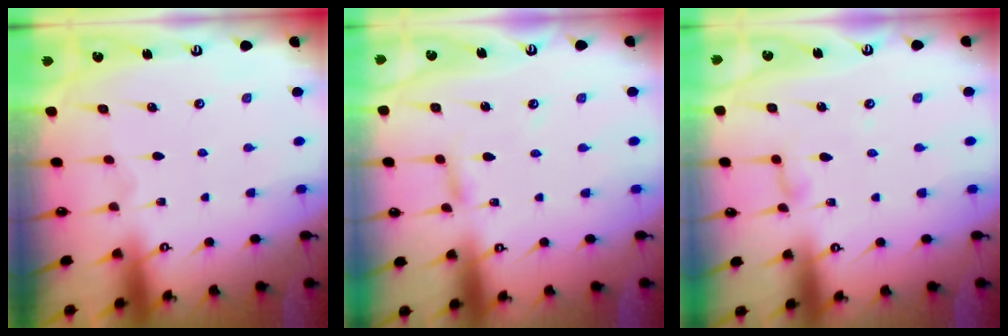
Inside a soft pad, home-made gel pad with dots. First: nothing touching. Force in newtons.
{"total": 2.9, "press": 2.9, "slide": 0.1}
{"total": 3.4, "press": 3.3, "slide": 0.3}